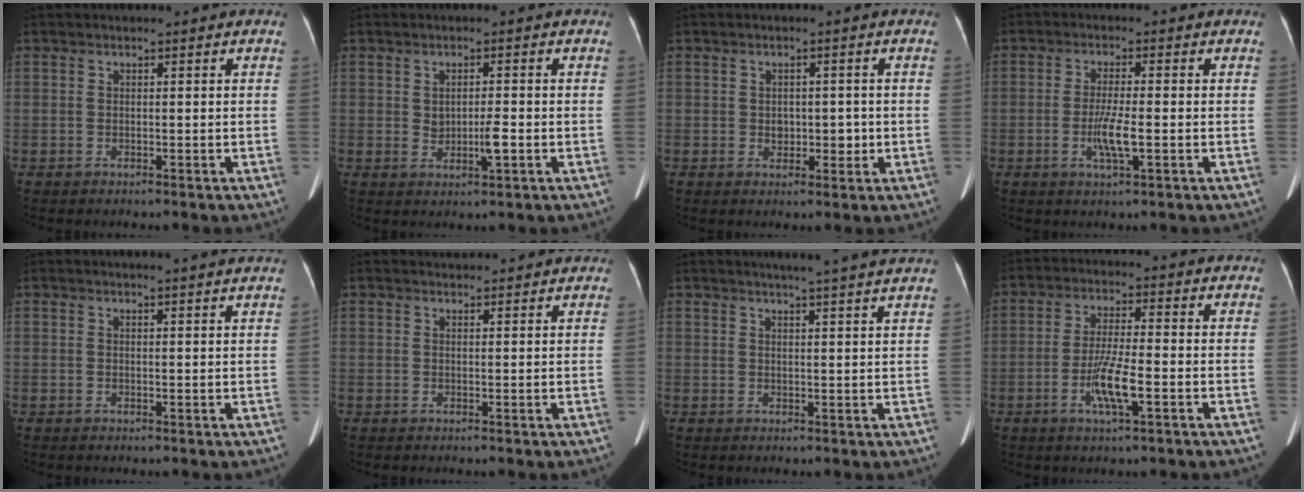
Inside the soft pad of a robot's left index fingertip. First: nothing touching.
{"total": 3.0, "force": [-0.4, 0.8, 2.8], "torque": [-0.052, -0.003, -0.001]}
{"total": 3.0, "force": [-0.3, 2.2, 2.0], "torque": [-0.027, 0.006, 0.003]}
{"total": 4.6, "force": [-1.2, 0.3, 4.4], "torque": [-0.091, -0.008, -0.021]}
{"total": 4.6, "force": [4.1, -0.6, 1.9], "torque": [-0.025, 0.008, 0.040]}
{"total": 3.4, "force": [3.3, 0.4, 0.4], "torque": [-0.012, 0.023, 0.043]}
{"total": 9.4, "force": [8.3, -0.8, 4.5], "torque": [-0.059, 0.009, 0.085]}
{"total": 6.5, "force": [-2.3, 0.5, 6.0], "torque": [-0.122, -0.008, -0.042]}